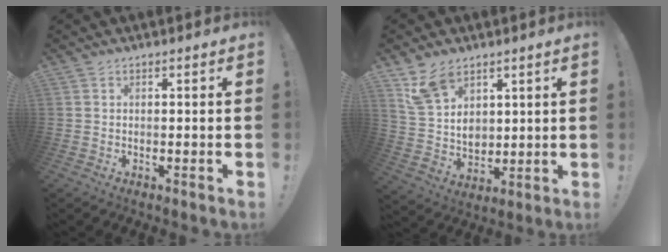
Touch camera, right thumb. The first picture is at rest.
{"total": 11.4, "force": [7.4, 7.3, 4.6], "torque": [-0.092, -0.036, 0.149]}